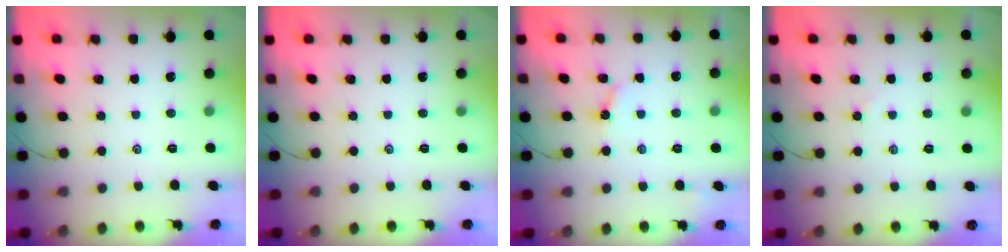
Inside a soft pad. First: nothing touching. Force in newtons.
{"total": 0.0}
{"total": 3.3, "press": 3.3, "slide": 0.1}
{"total": 2.4, "press": 2.4, "slide": 0.3}